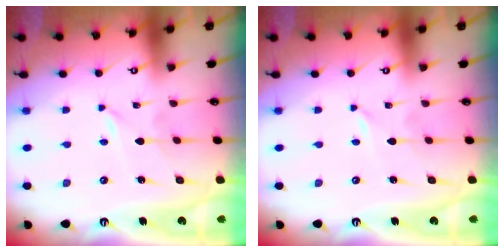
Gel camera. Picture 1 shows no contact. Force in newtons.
{"total": 0.0}